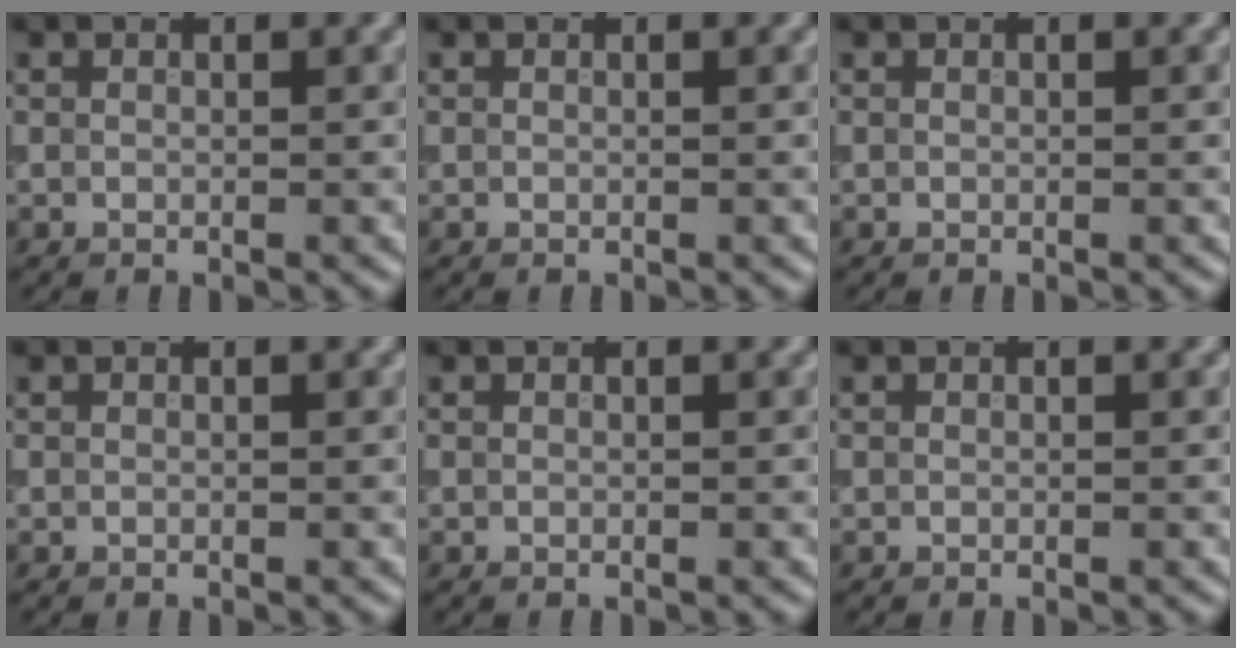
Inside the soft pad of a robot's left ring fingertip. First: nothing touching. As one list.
[{"total": 0.0}, {"total": 0.0}, {"total": 0.0}, {"total": 0.0}, {"total": 0.0}]